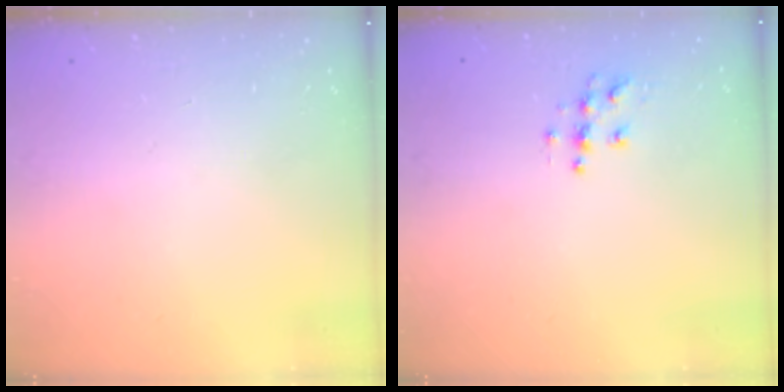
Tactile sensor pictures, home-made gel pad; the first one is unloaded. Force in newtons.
{"total": 5.7, "press": 5.7, "slide": 0.4}